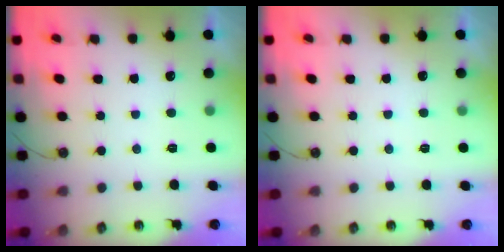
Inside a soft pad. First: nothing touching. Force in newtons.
{"total": 2.8, "press": 2.8, "slide": 0.5}